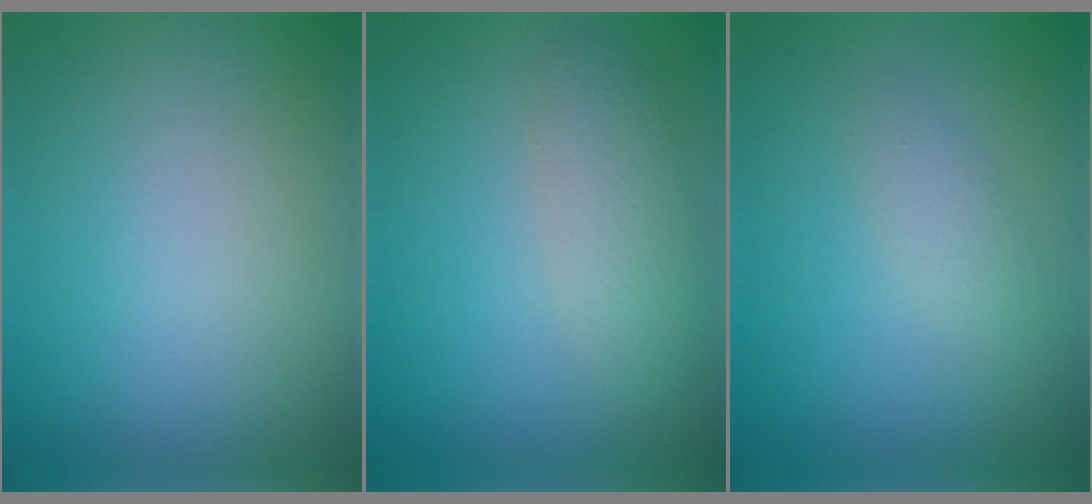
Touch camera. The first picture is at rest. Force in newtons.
{"total": 3.0, "press": 3.0, "slide": 0.1}
{"total": 1.5, "press": 1.5, "slide": 0.0}